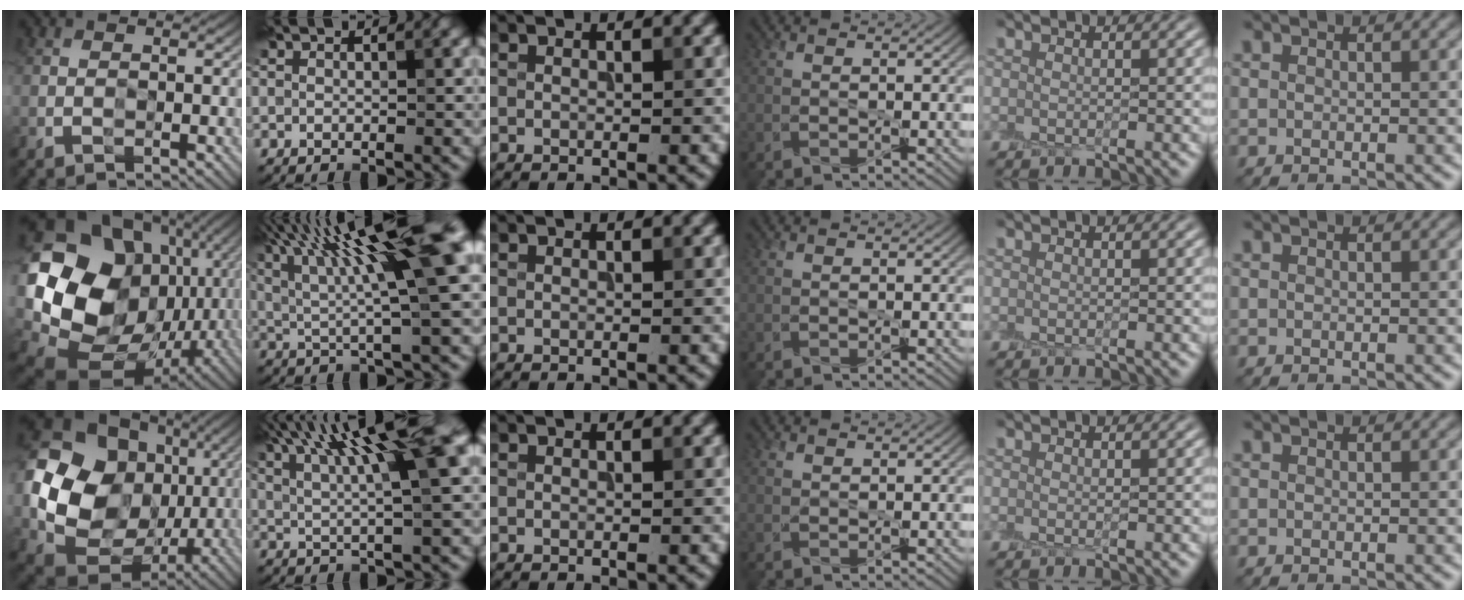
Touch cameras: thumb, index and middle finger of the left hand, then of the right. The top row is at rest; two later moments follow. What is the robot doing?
{"motion": "peel", "object": "plastic screen protector"}